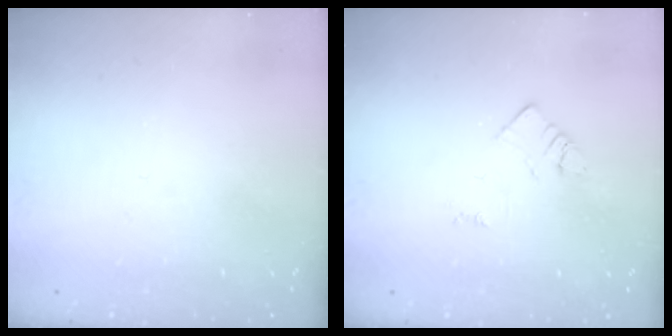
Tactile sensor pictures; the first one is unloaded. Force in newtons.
{"total": 2.1, "press": 2.1, "slide": 0.3}